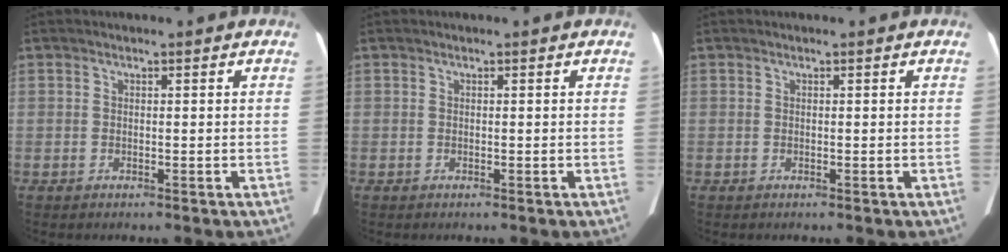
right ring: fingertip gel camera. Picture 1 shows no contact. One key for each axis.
{"total": 0.0}
{"total": 0.0}